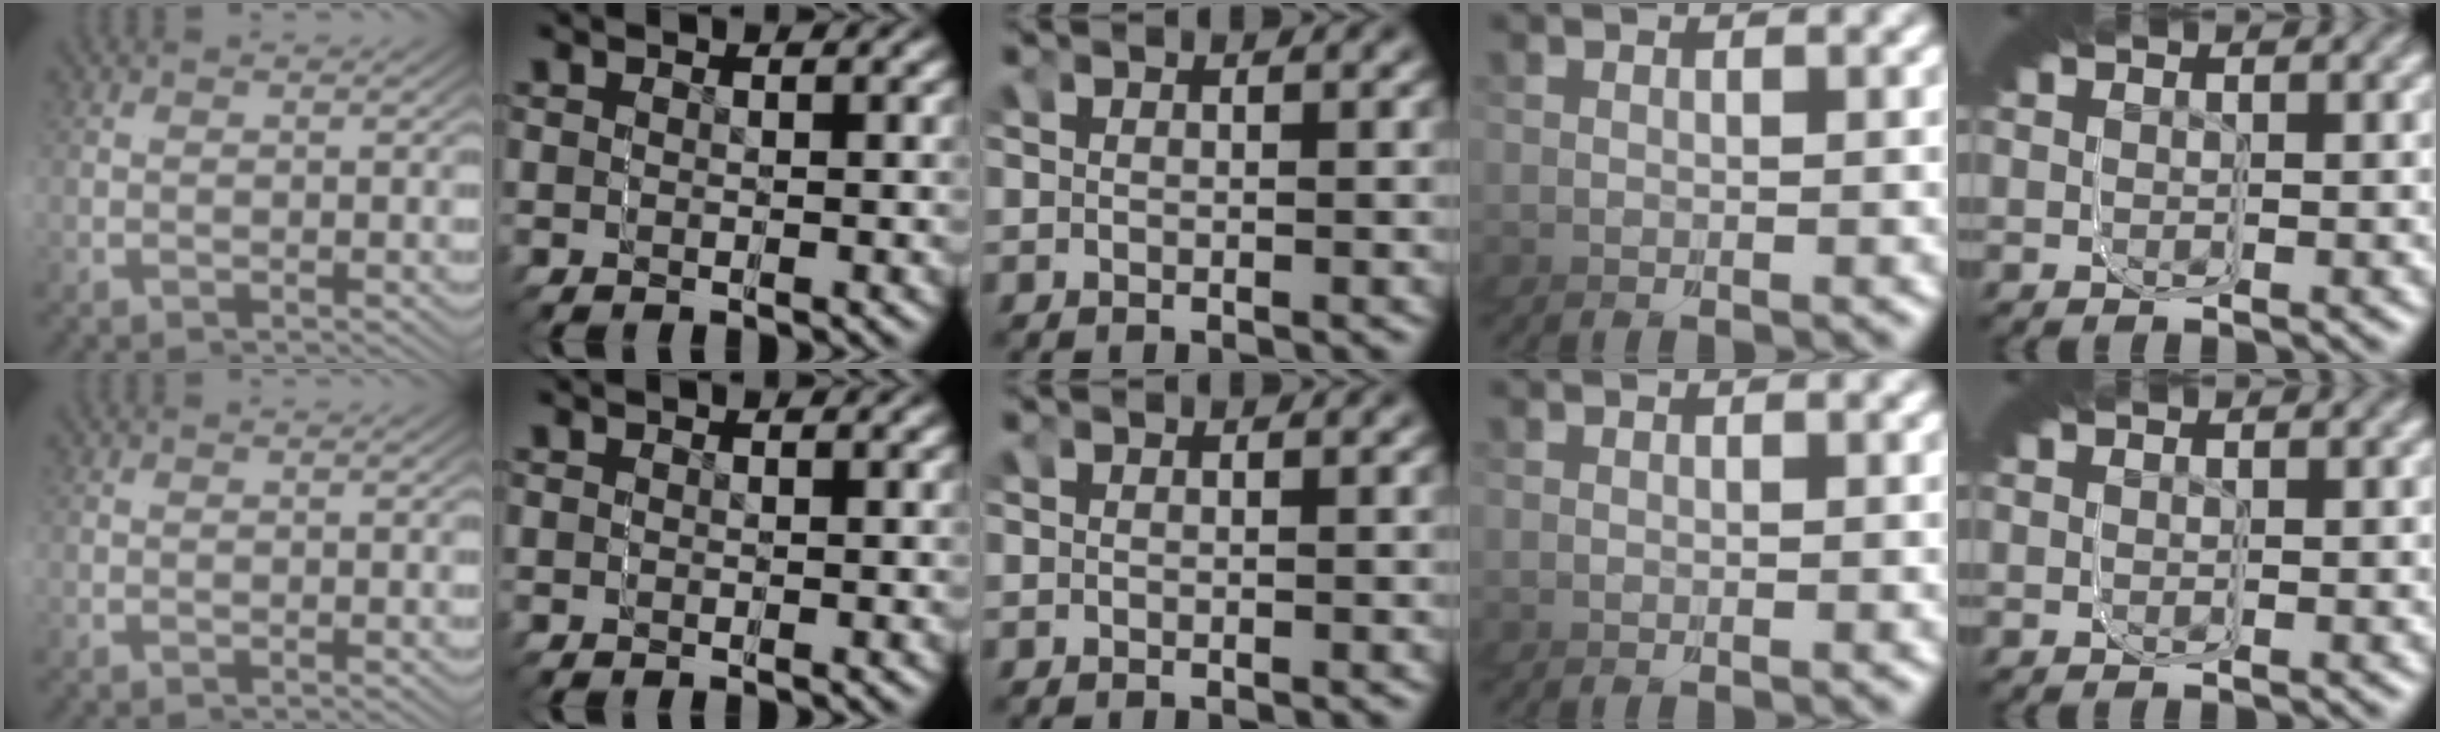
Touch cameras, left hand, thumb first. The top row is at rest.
{}